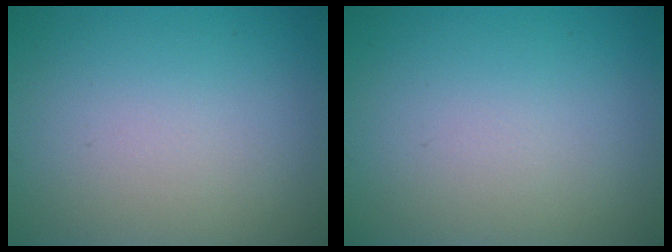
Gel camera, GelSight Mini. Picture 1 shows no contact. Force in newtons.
{"total": 0.0}